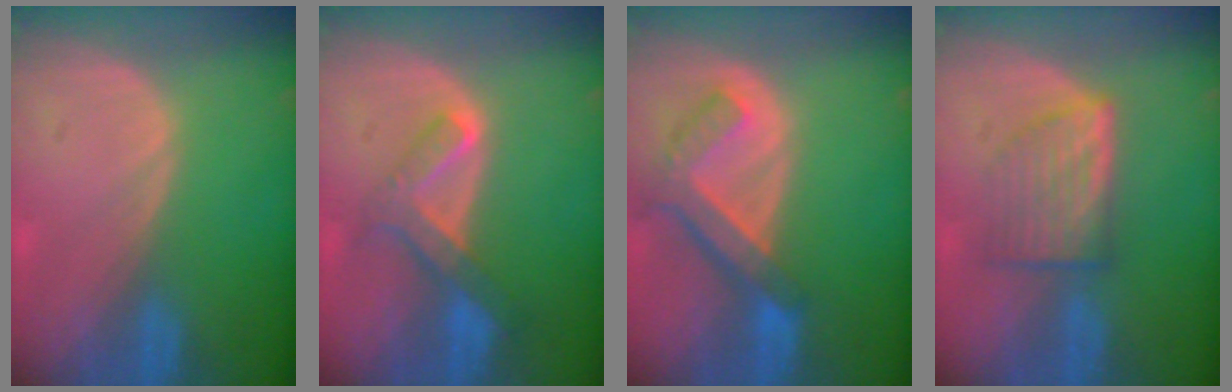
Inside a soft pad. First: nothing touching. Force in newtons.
{"total": 6.6, "press": 5.7, "slide": 3.2}
{"total": 7.6, "press": 6.6, "slide": 3.8}
{"total": 6.3, "press": 6.0, "slide": 1.7}